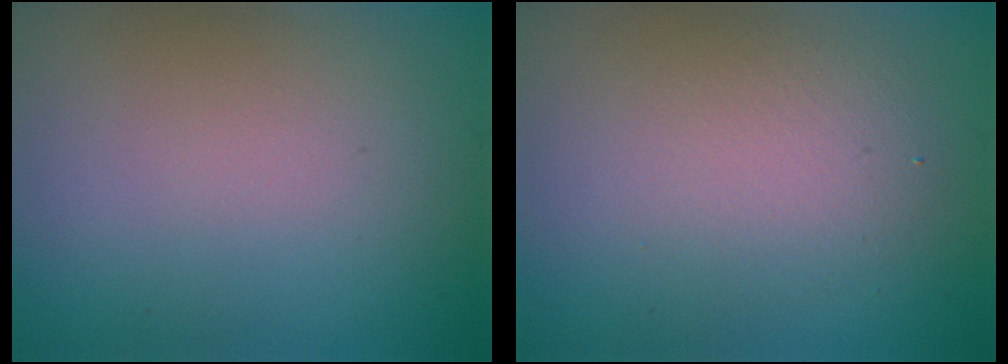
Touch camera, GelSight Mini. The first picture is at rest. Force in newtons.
{"total": 3.3, "press": 3.3, "slide": 0.2}